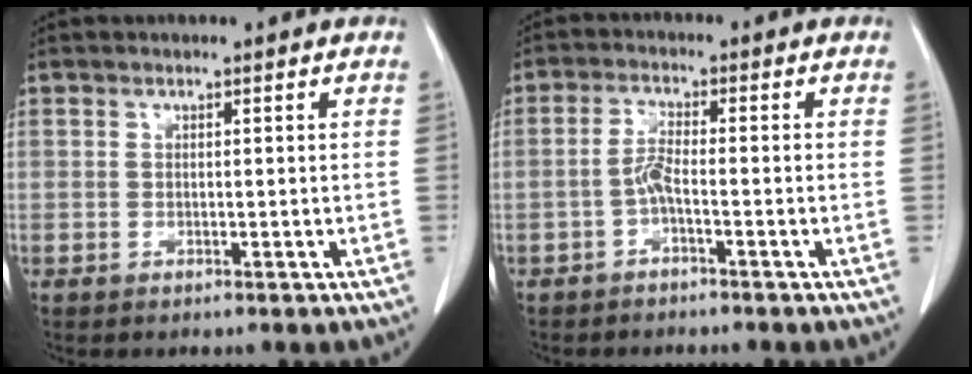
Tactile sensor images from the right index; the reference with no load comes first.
{"total": 2.7, "force": [-1.2, 0.2, 2.4], "torque": [-0.048, 0.003, -0.027]}